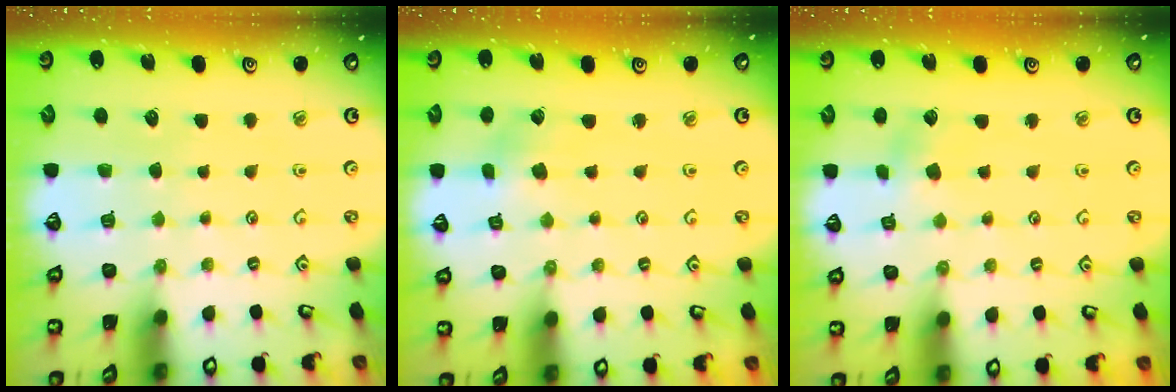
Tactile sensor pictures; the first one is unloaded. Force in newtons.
{"total": 2.3, "press": 2.3, "slide": 0.6}
{"total": 2.5, "press": 2.5, "slide": 0.4}